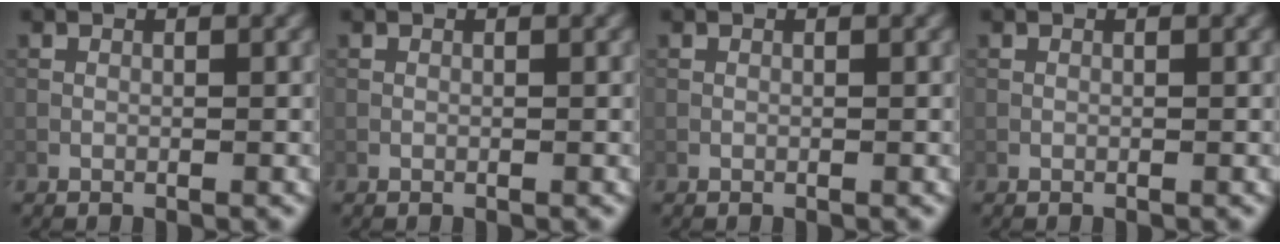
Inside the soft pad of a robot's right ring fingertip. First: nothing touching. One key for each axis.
{"total": 0.0}
{"total": 0.0}
{"total": 0.0}